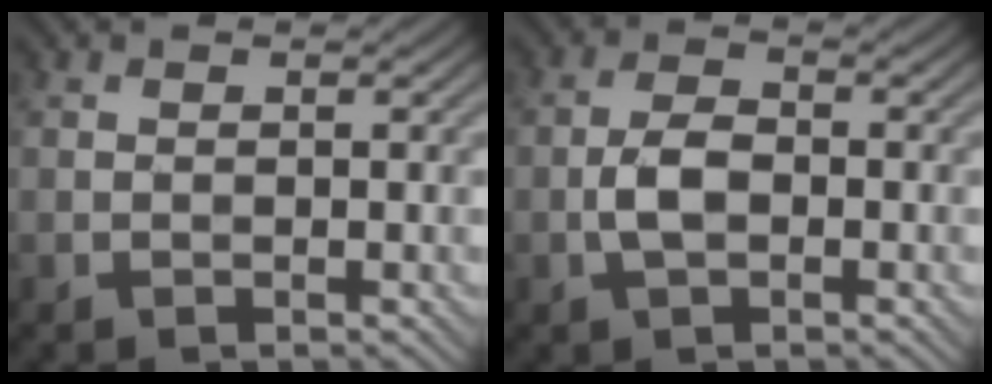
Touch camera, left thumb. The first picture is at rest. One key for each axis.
{"total": 3.6, "fx": -0.8, "fy": 2.0, "fz": 2.9, "tx": -0.070, "ty": 0.003, "tz": -0.017}